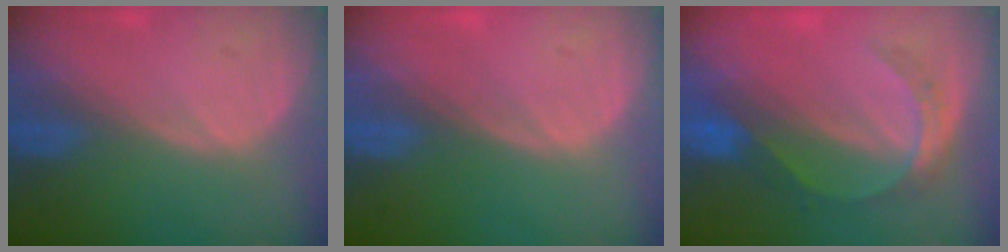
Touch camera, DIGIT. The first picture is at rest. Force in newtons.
{"total": 0.0}
{"total": 5.3, "press": 5.0, "slide": 1.6}